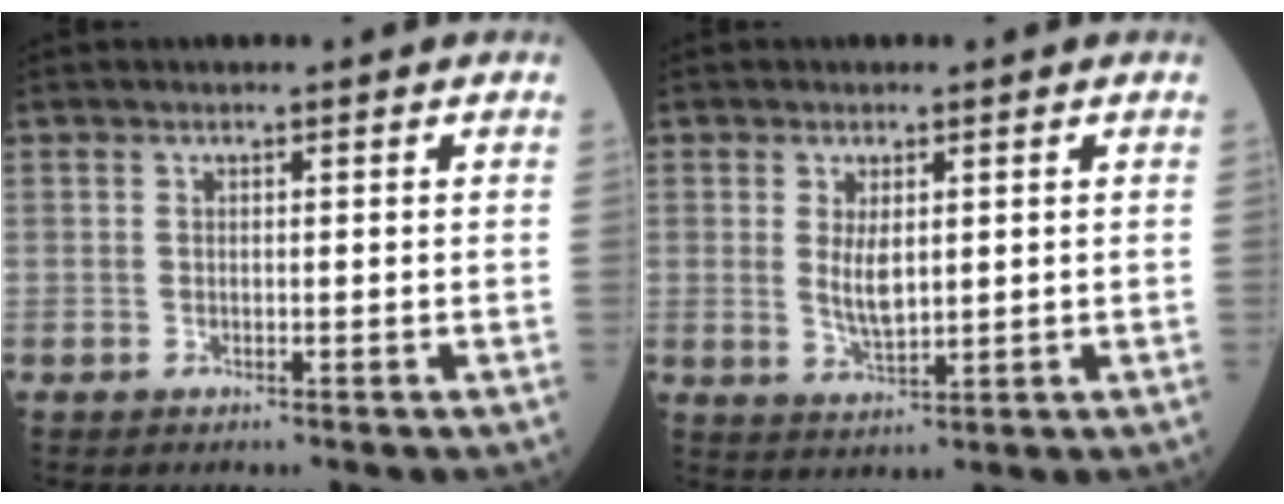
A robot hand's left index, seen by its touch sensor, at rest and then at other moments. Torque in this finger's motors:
{"motor_torque": [0.56, -0.51, 0.18, 0.04]}